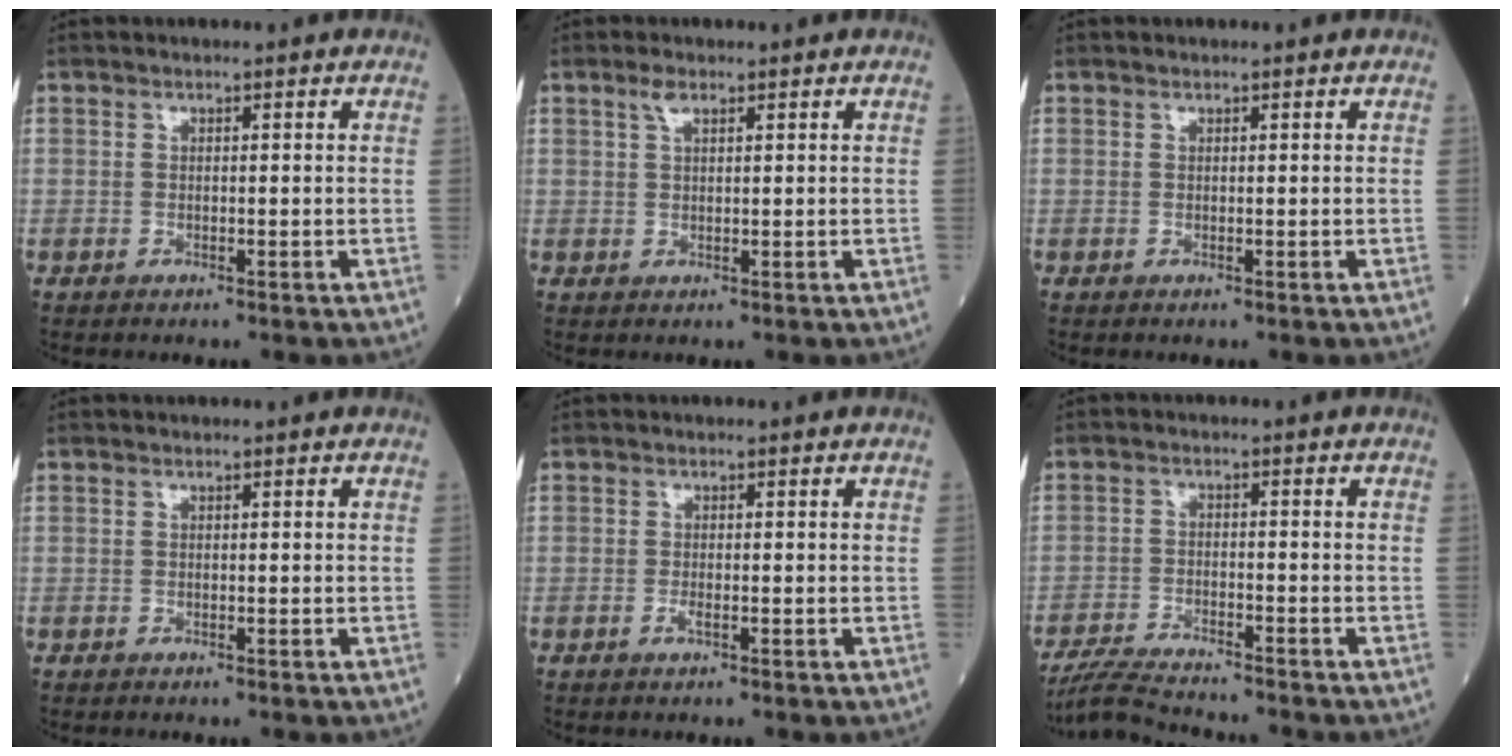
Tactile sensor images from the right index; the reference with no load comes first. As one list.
[{"total": 1.8, "force": [1.1, 0.6, 1.3], "torque": [-0.028, 0.006, 0.023]}, {"total": 0.0}, {"total": 0.0}, {"total": 0.9, "force": [-0.4, 0.2, 0.8], "torque": [-0.019, 0.000, -0.007]}, {"total": 7.5, "force": [-7.1, 0.1, 2.6], "torque": [-0.047, -0.021, -0.124]}]